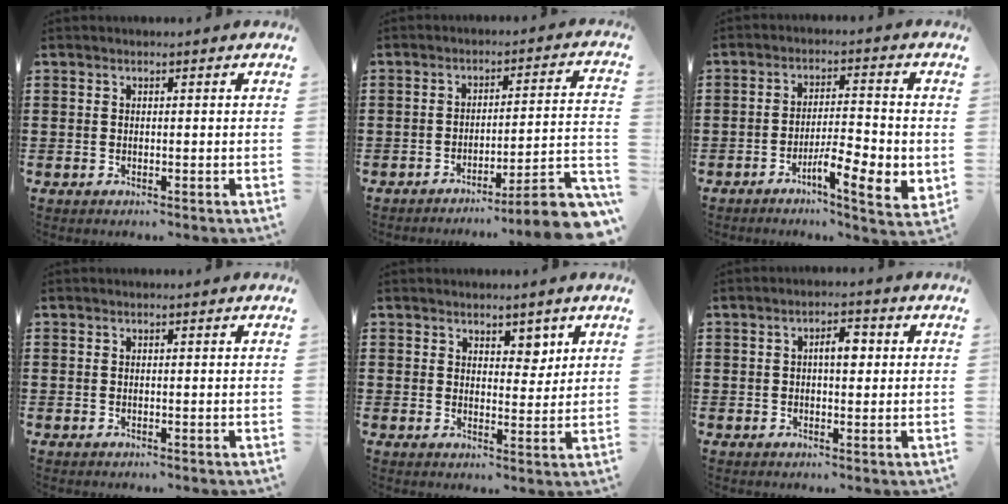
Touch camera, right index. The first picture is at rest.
{"total": 6.4, "force": [-4.8, -0.3, 4.2], "torque": [-0.066, -0.018, -0.094]}
{"total": 6.7, "force": [-3.1, 1.7, 5.7], "torque": [-0.093, 0.004, -0.052]}
{"total": 0.0}
{"total": 3.8, "force": [2.9, 2.3, 1.1], "torque": [-0.016, -0.002, 0.050]}
{"total": 3.8, "force": [0.4, 1.5, 3.4], "torque": [-0.051, 0.001, 0.000]}